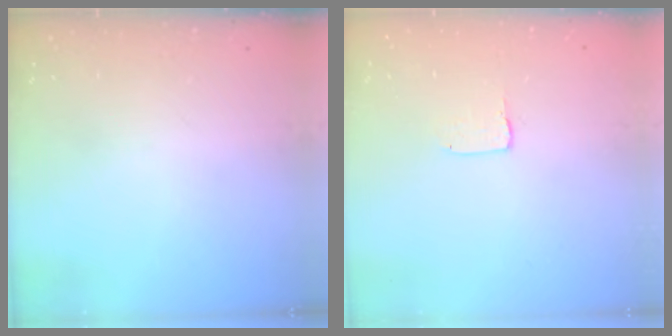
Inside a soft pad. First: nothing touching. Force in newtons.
{"total": 2.0, "press": 2.0, "slide": 0.1}